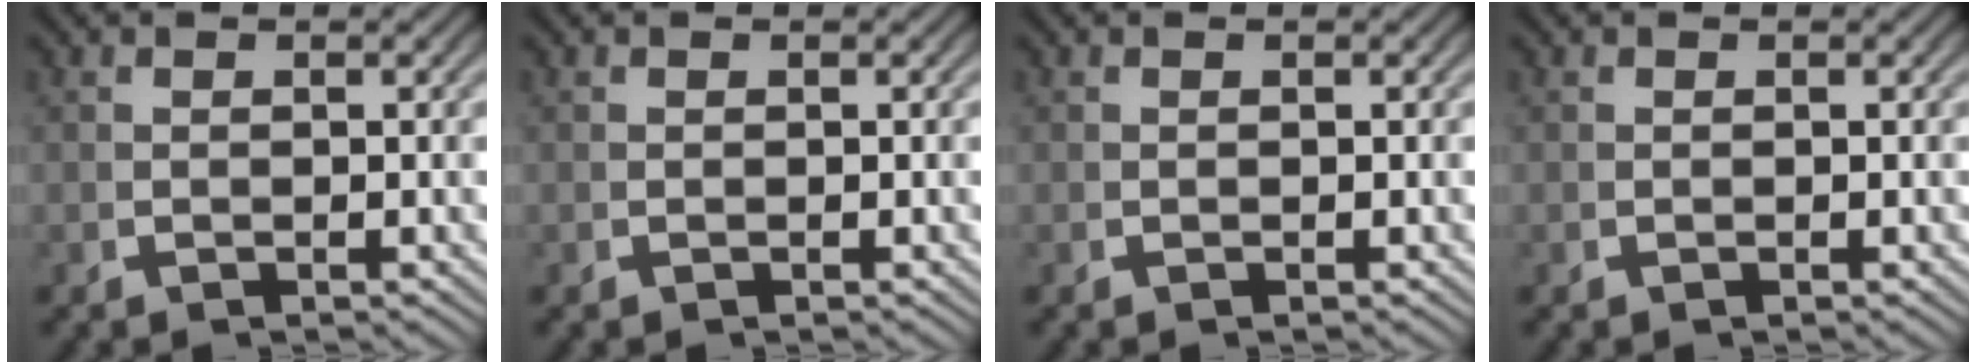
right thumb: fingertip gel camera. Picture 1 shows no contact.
{"total": 0.0}
{"total": 0.0}
{"total": 0.0}